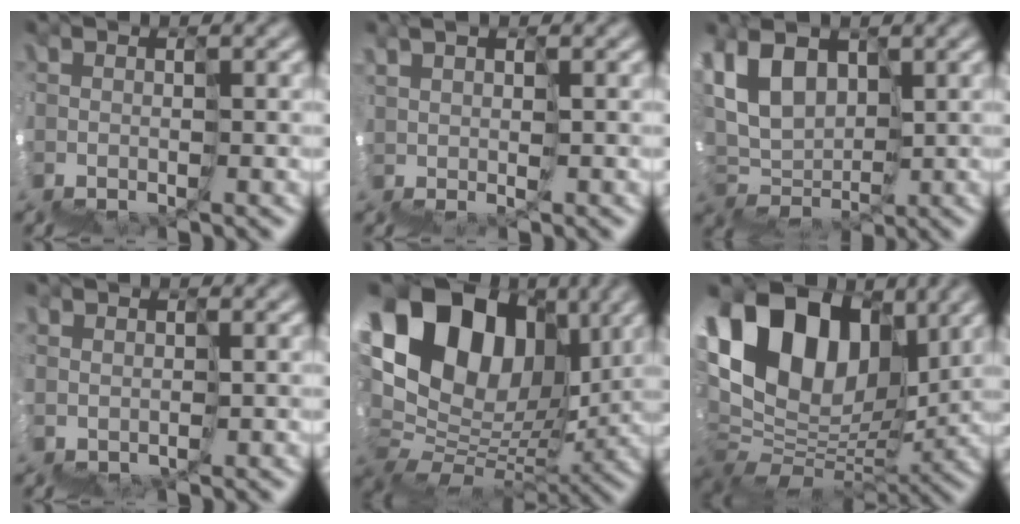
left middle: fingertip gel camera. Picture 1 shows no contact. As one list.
[{"total": 2.4, "force": [1.8, -1.3, -0.9], "torque": [0.024, 0.014, 0.033]}, {"total": 3.3, "force": [2.5, 1.2, 1.8], "torque": [-0.031, 0.025, 0.035]}, {"total": 1.4, "force": [-0.2, 1.4, -0.1], "torque": [0.004, -0.004, 0.003]}, {"total": 11.7, "force": [7.1, 6.8, 6.2], "torque": [-0.099, 0.058, 0.122]}, {"total": 10.0, "force": [7.0, 4.9, 5.2], "torque": [-0.084, 0.049, 0.120]}]